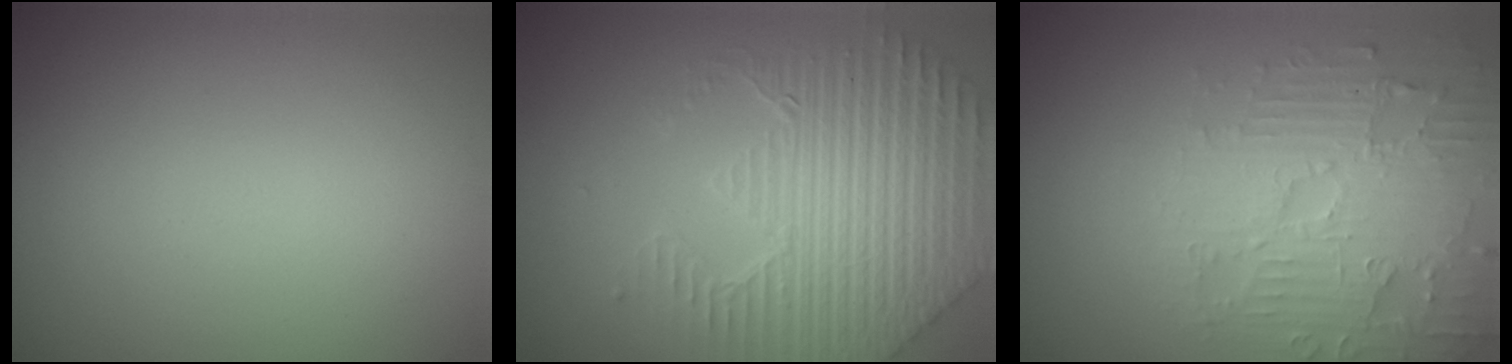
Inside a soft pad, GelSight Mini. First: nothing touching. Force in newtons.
{"total": 6.7, "press": 5.3, "slide": 4.2}
{"total": 4.5, "press": 4.1, "slide": 1.8}